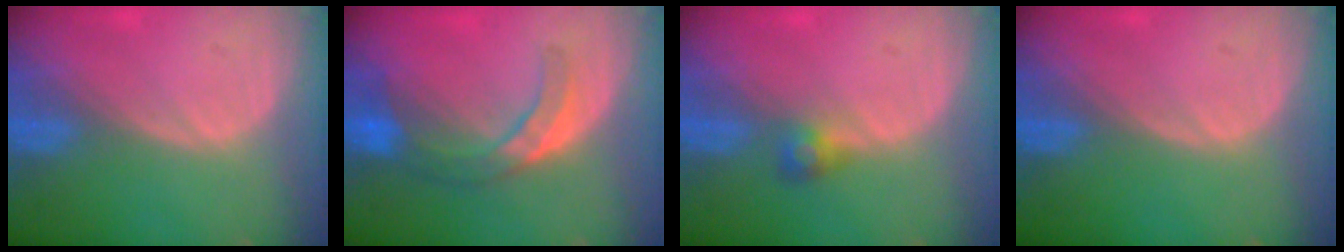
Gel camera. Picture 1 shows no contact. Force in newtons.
{"total": 7.2, "press": 6.5, "slide": 3.2}
{"total": 2.6, "press": 2.5, "slide": 0.7}
{"total": 0.0}